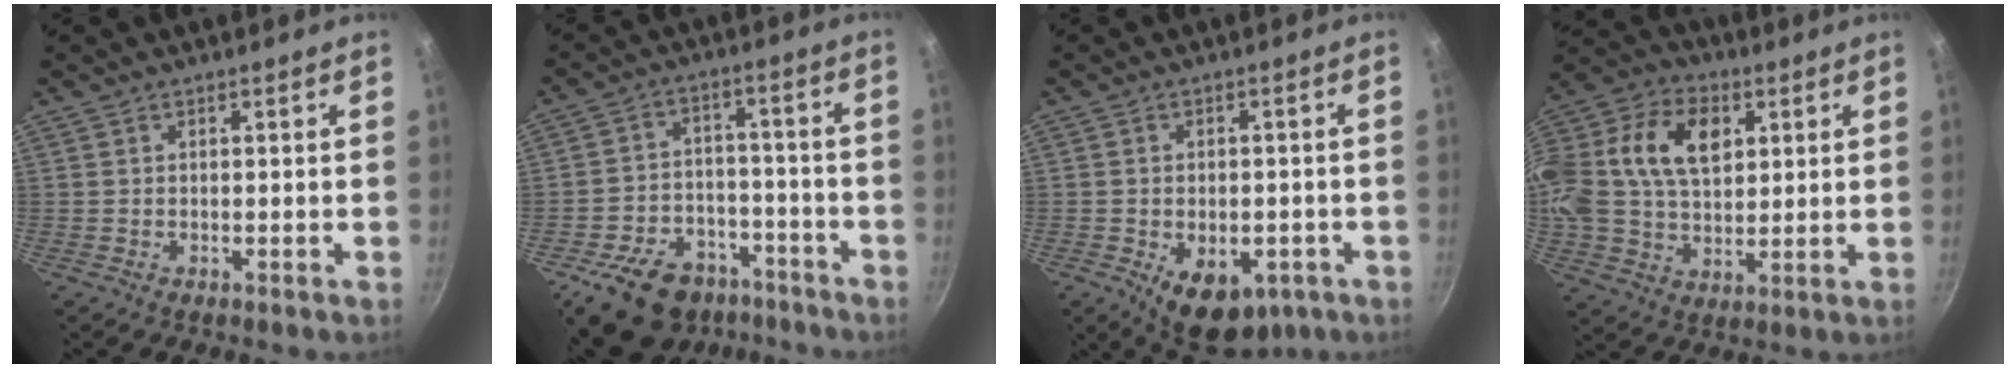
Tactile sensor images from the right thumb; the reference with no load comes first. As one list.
[{"total": 17.9, "force": [-12.0, 11.1, 7.3], "torque": [-0.103, 0.071, -0.178]}, {"total": 11.5, "force": [-4.4, 7.0, 8.0], "torque": [-0.080, 0.003, -0.045]}, {"total": 23.2, "force": [6.0, 15.9, 15.7], "torque": [-0.322, 0.026, 0.096]}]